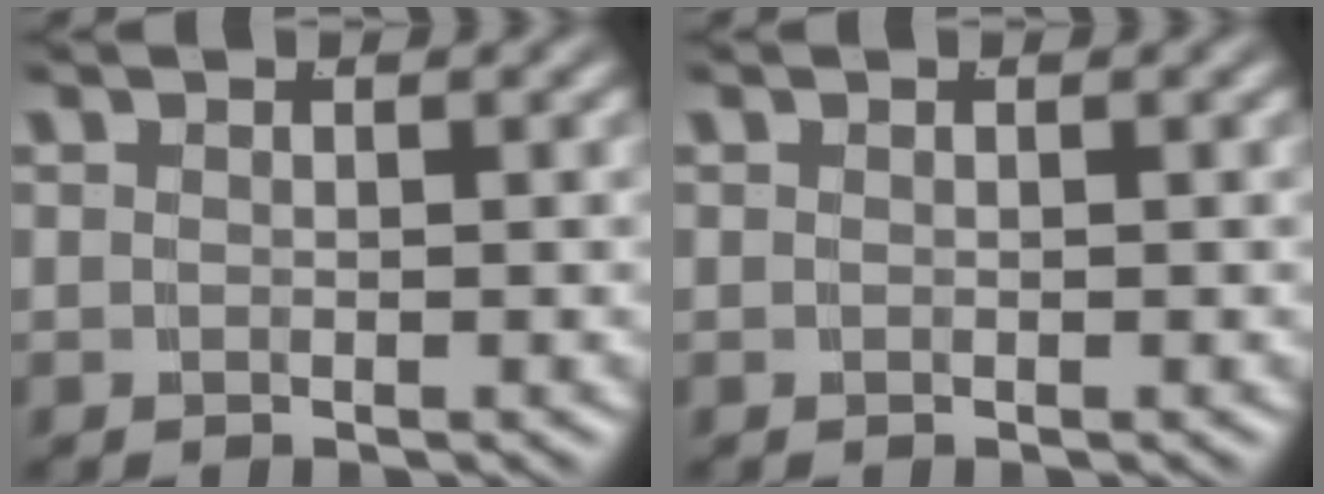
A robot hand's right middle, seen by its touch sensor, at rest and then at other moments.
{"total": 0.0}